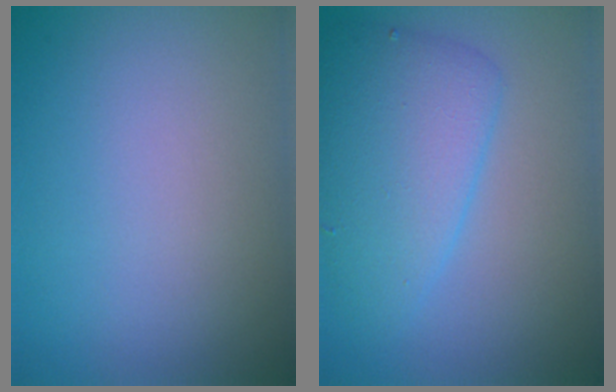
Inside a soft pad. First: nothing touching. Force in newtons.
{"total": 5.4, "press": 5.4, "slide": 0.2}